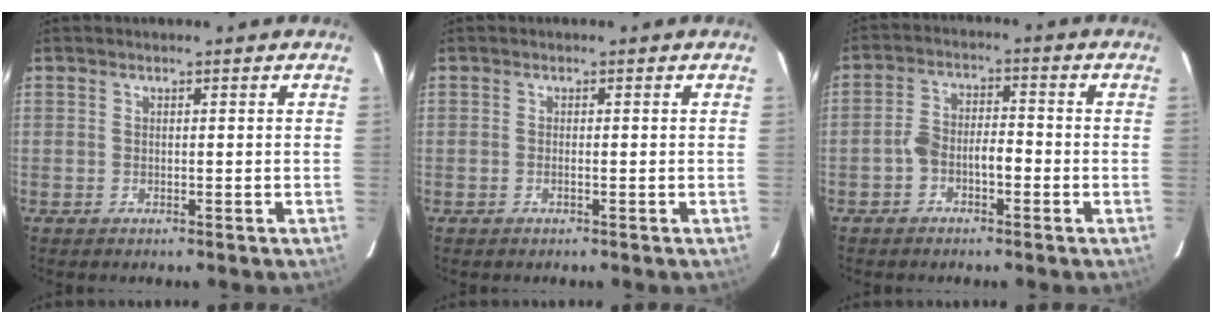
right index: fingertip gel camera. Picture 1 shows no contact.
{"total": 0.5, "force": [-0.2, 0.0, 0.5], "torque": [-0.011, 0.000, -0.003]}
{"total": 5.2, "force": [-1.8, 2.5, 4.1], "torque": [-0.081, 0.026, -0.034]}